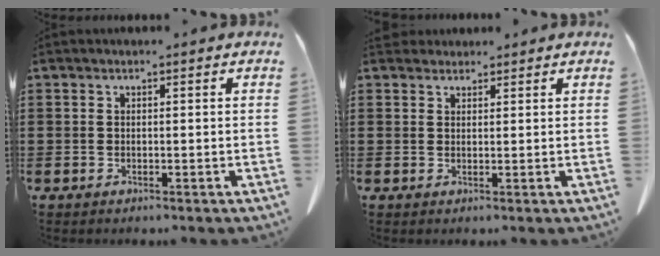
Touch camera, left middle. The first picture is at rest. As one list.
[{"total": 2.0, "force": [1.9, 0.8, 0.2], "torque": [-0.002, -0.002, 0.037]}]